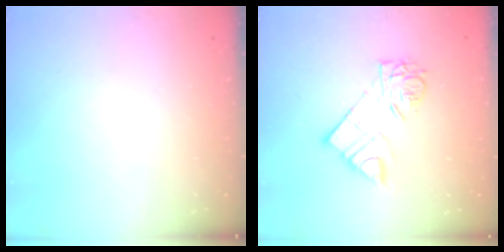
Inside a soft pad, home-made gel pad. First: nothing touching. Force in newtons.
{"total": 11.4, "press": 11.4, "slide": 1.0}